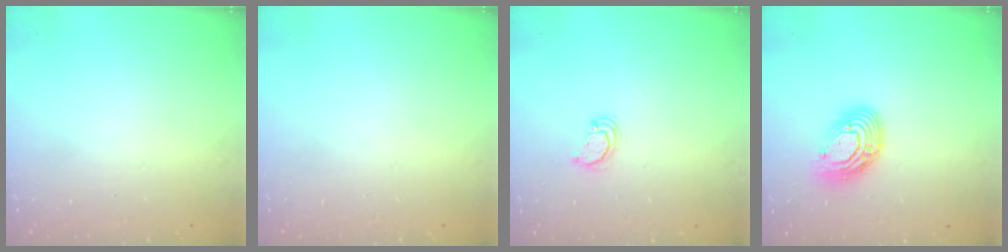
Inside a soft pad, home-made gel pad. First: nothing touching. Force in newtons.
{"total": 0.0}
{"total": 2.6, "press": 2.6, "slide": 0.3}
{"total": 12.0, "press": 11.9, "slide": 1.0}